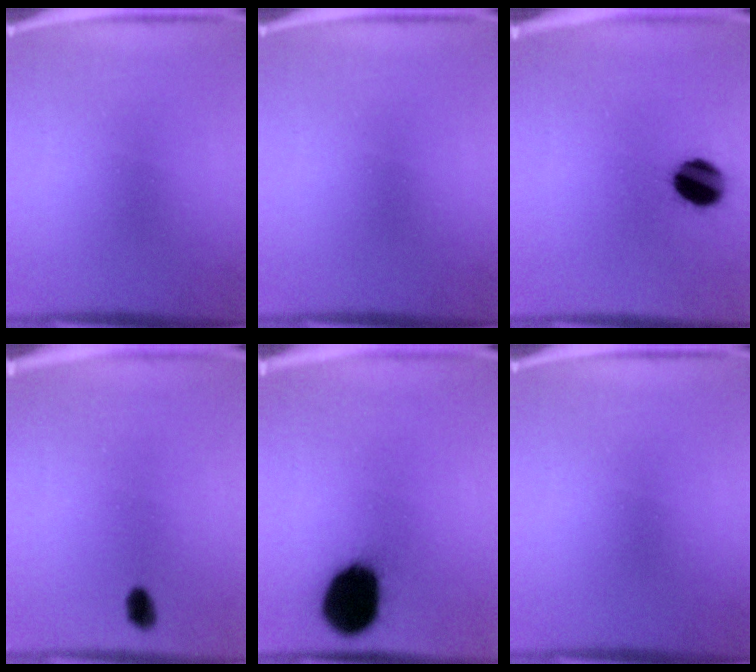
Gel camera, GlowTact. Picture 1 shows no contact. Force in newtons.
{"total": 0.0}
{"total": 10.7}
{"total": 2.7}
{"total": 17.9}
{"total": 0.0}